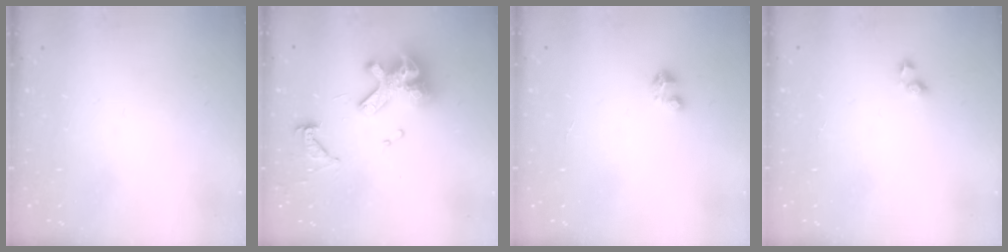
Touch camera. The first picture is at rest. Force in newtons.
{"total": 14.7, "press": 14.6, "slide": 1.7}
{"total": 1.7, "press": 1.7, "slide": 0.1}
{"total": 2.0, "press": 1.7, "slide": 1.0}